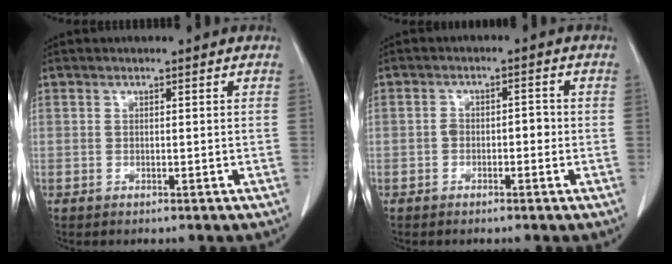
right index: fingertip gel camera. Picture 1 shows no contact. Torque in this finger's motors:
{"motor_torque": [0.38, -0.29, 0.18, 0.04]}